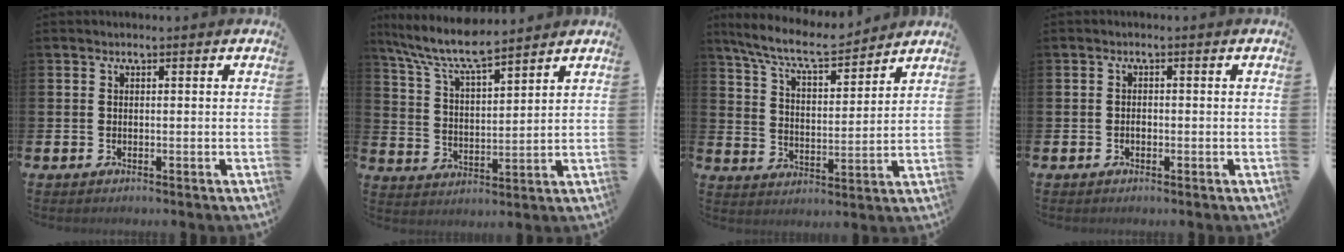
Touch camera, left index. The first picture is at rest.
{"total": 8.4, "force": [7.5, 1.2, 3.4], "torque": [-0.099, -0.036, 0.135]}
{"total": 8.7, "force": [8.0, 1.5, 3.2], "torque": [-0.096, -0.041, 0.144]}
{"total": 0.8, "force": [-0.3, 0.5, 0.6], "torque": [-0.009, -0.001, -0.008]}